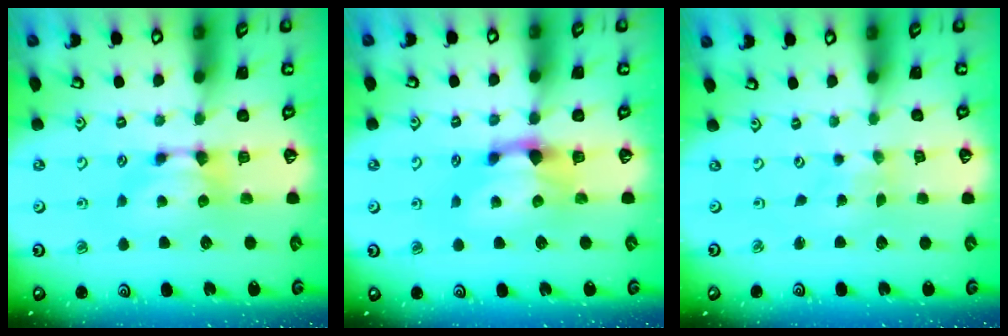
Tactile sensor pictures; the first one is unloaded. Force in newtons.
{"total": 1.9, "press": 1.1, "slide": 1.5}
{"total": 4.9, "press": 4.9, "slide": 0.3}